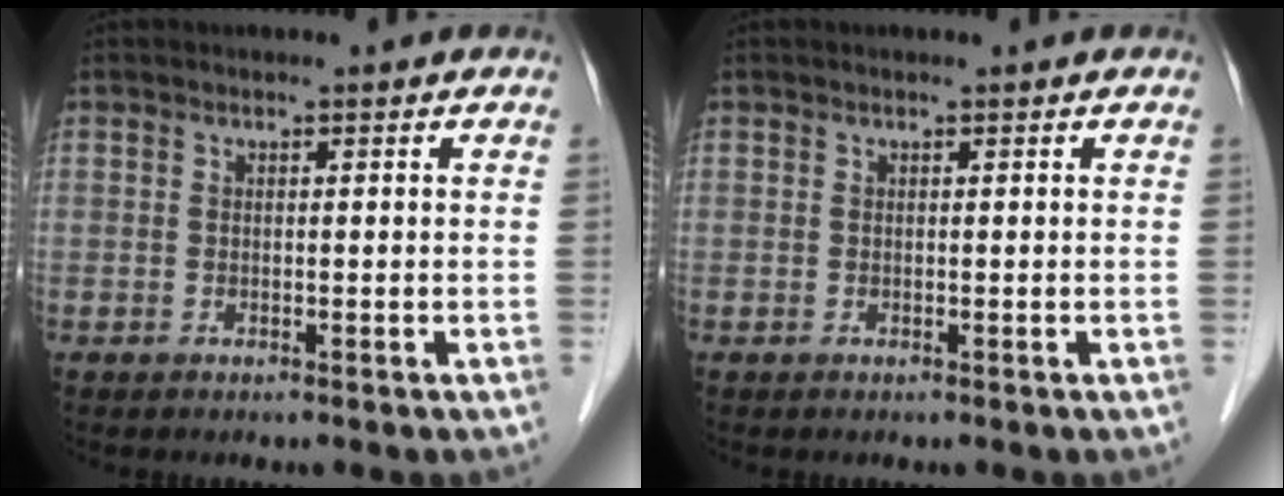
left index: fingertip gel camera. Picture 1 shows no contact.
{"total": 0.0}